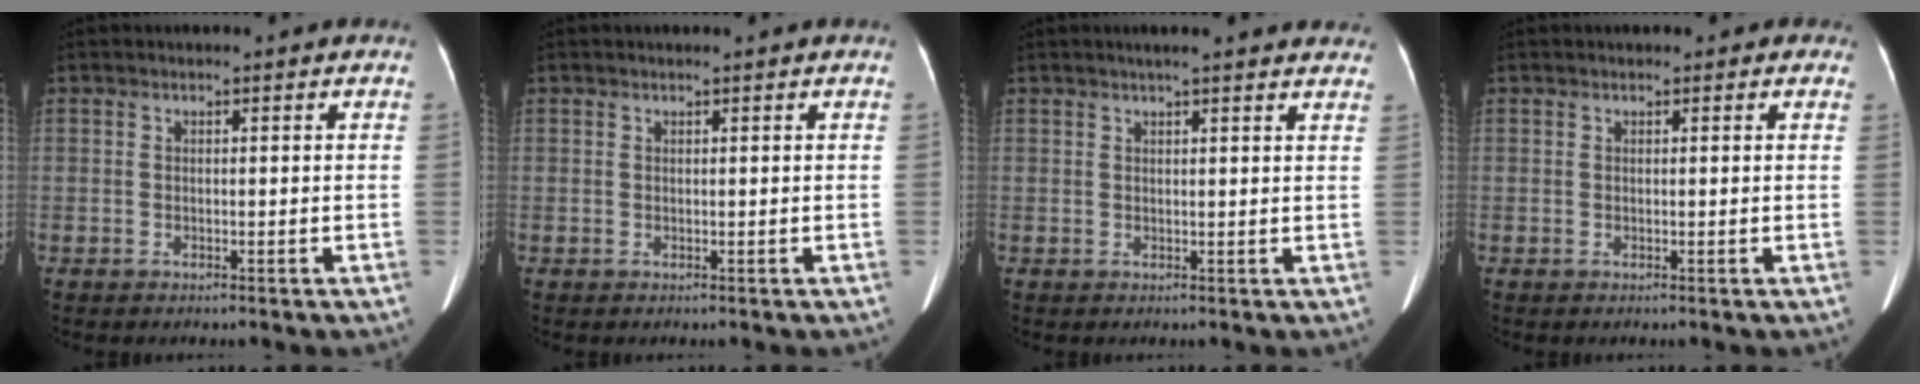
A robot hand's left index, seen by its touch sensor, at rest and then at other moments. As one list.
[{"total": 0.0}, {"total": 11.0, "force": [9.7, 1.5, 5.1], "torque": [-0.053, 0.020, 0.101]}, {"total": 1.1, "force": [0.7, 0.8, 0.3], "torque": [0.004, 0.006, 0.000]}]